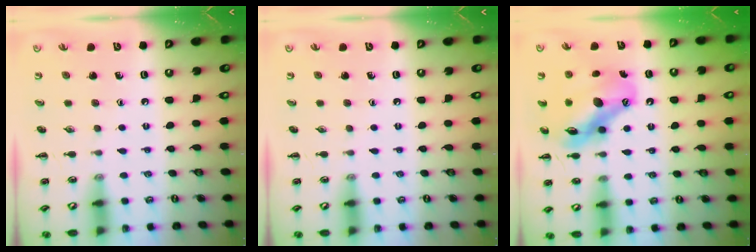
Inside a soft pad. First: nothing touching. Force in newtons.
{"total": 0.0}
{"total": 14.6, "press": 14.1, "slide": 3.7}